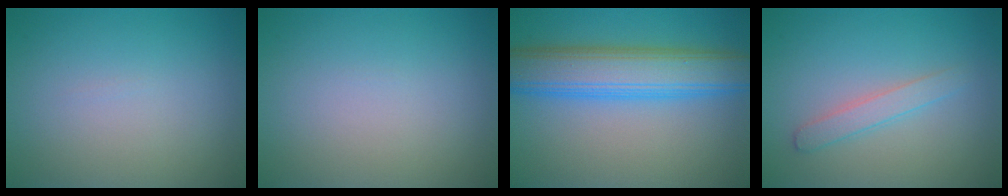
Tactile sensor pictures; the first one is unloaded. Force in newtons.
{"total": 0.0}
{"total": 7.7, "press": 7.7, "slide": 0.1}
{"total": 1.7, "press": 1.7, "slide": 0.1}